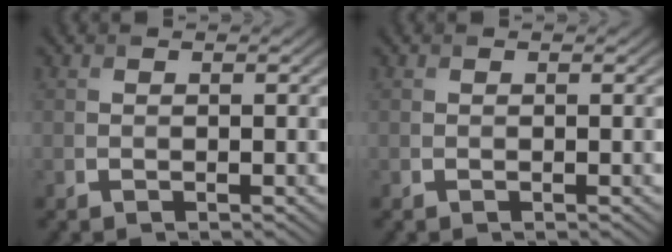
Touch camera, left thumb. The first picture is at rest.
{"total": 0.0}